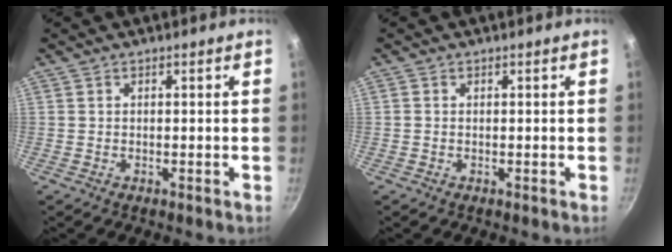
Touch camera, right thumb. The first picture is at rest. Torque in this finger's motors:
{"motor_torque": [0.48, 0.22, -0.26, 0.22, 0.03]}